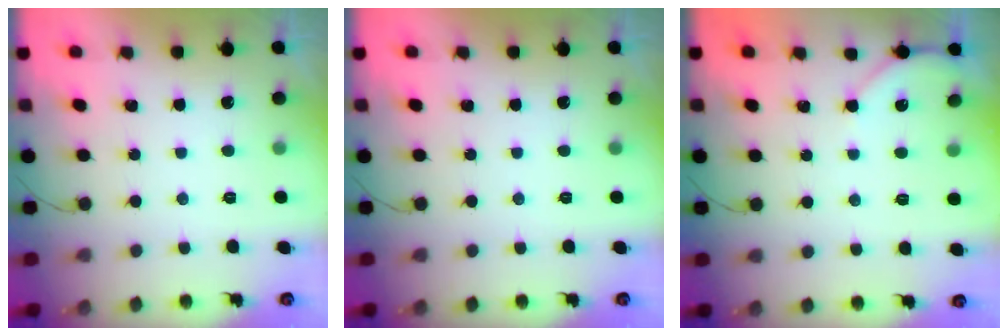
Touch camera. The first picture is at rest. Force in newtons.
{"total": 0.0}
{"total": 4.0, "press": 3.9, "slide": 0.6}